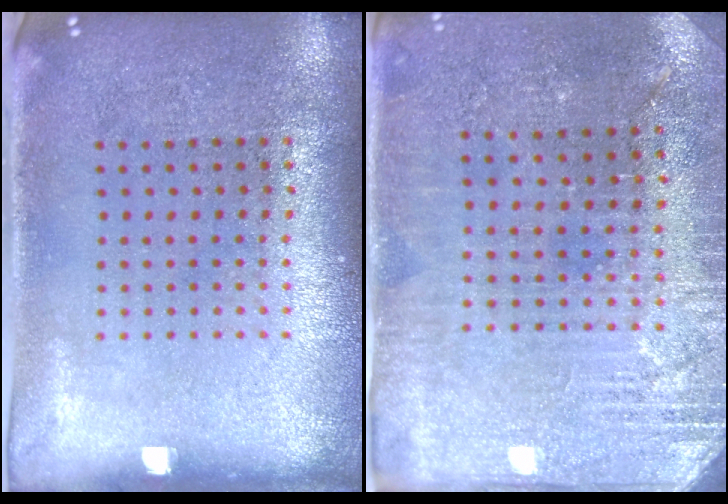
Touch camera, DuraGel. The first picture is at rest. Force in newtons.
{"total": 2.9, "press": 2.8, "slide": 0.4}